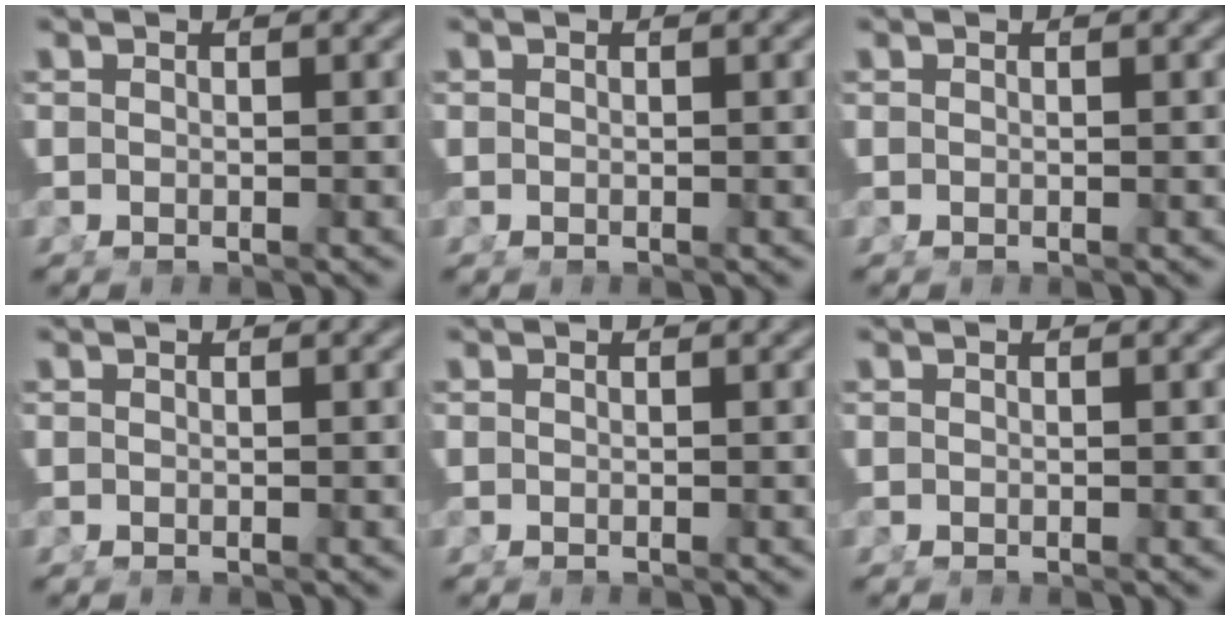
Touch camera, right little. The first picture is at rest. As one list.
[{"total": 0.0}, {"total": 0.0}, {"total": 0.0}, {"total": 0.0}, {"total": 0.0}]